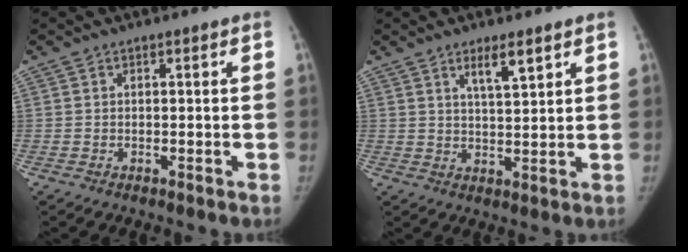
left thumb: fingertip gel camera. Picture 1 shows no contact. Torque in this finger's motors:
{"motor_torque": [-0.31, 0.17, 0.60, -0.13, -0.01]}